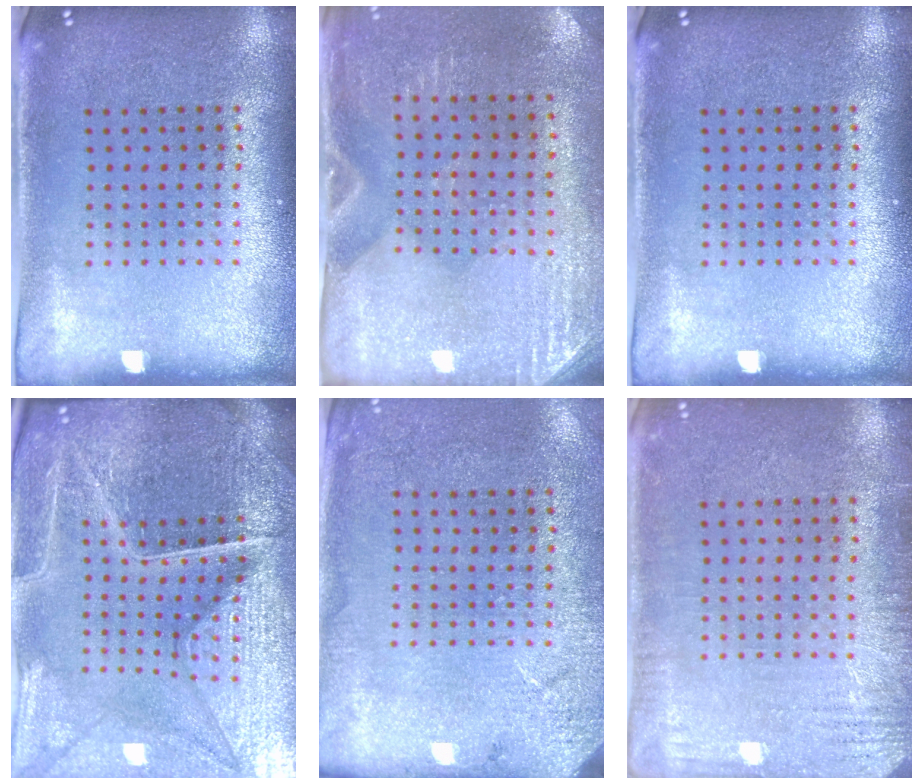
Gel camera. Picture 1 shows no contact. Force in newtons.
{"total": 2.9, "press": 2.5, "slide": 1.3}
{"total": 0.0}
{"total": 5.4, "press": 5.1, "slide": 1.8}
{"total": 2.6, "press": 2.4, "slide": 0.9}
{"total": 2.9, "press": 2.9, "slide": 0.4}